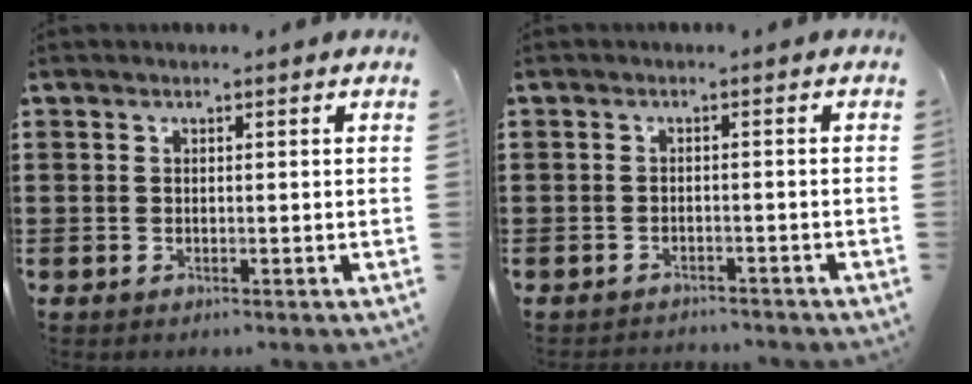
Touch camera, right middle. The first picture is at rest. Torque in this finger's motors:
{"motor_torque": [0.09, -0.02, -0.05, -0.02]}